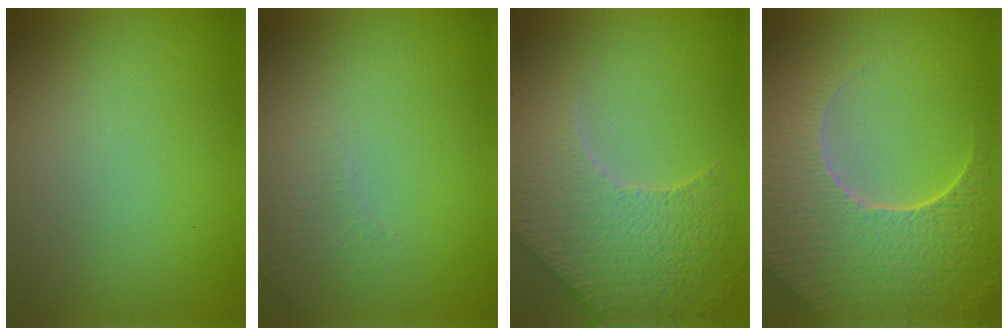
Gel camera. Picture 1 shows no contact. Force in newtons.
{"total": 1.6, "press": 1.6, "slide": 0.4}
{"total": 6.0, "press": 5.4, "slide": 2.7}
{"total": 9.1, "press": 6.5, "slide": 6.3}